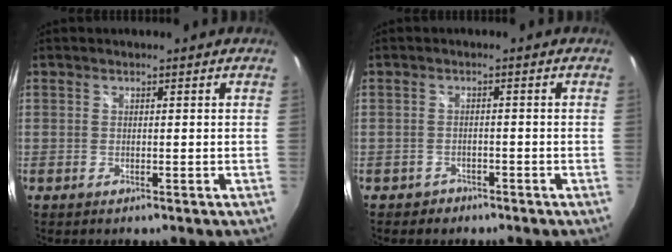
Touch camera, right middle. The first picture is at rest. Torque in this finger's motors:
{"motor_torque": [-0.41, -0.04, 0.05, -0.01]}